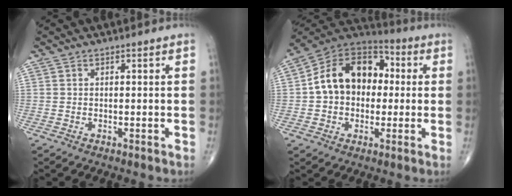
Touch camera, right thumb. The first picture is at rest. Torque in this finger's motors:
{"motor_torque": [2.03, 1.96, 1.27, -0.32, 0.21]}